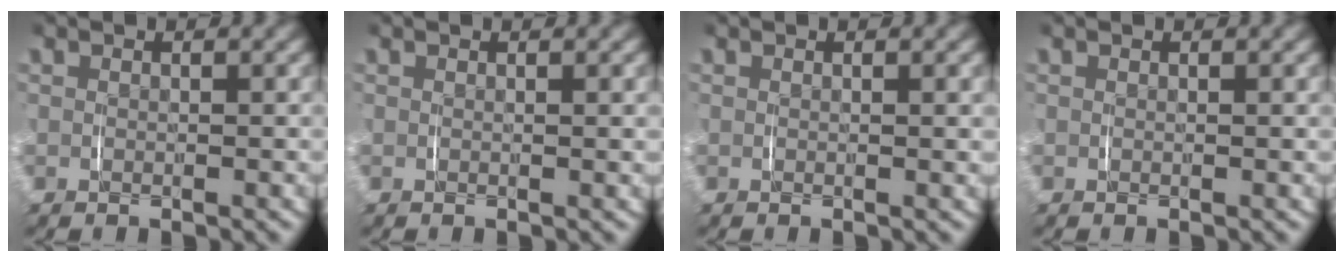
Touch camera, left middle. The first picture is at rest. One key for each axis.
{"total": 0.6, "fx": 0.3, "fy": -0.3, "fz": 0.4, "tx": -0.006, "ty": 0.000, "tz": 0.005}
{"total": 0.6, "fx": 0.3, "fy": -0.3, "fz": 0.4, "tx": -0.006, "ty": 0.000, "tz": 0.004}
{"total": 0.0}